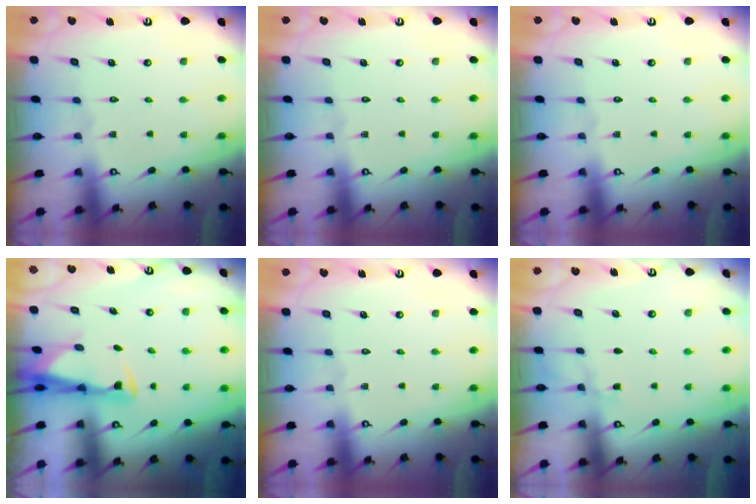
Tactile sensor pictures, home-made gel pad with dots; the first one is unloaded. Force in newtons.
{"total": 0.0}
{"total": 0.0}
{"total": 2.8, "press": 2.6, "slide": 0.9}
{"total": 0.0}
{"total": 3.8, "press": 3.7, "slide": 0.5}